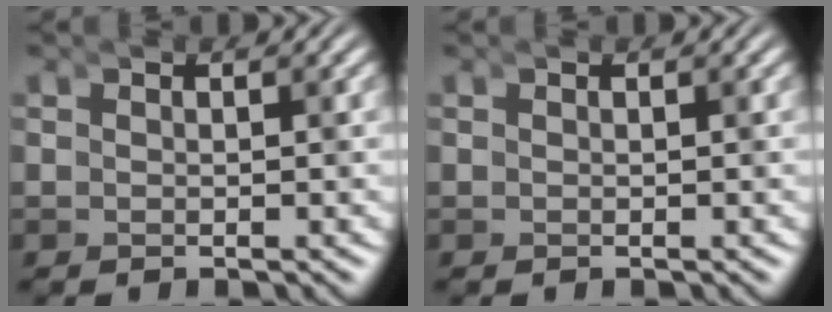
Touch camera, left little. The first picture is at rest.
{"total": 0.0}